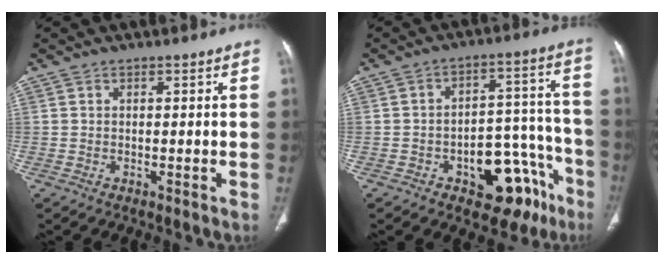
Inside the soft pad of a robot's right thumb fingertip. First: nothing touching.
{"total": 16.2, "force": [-8.4, 8.9, 10.7], "torque": [-0.088, 0.078, -0.106]}